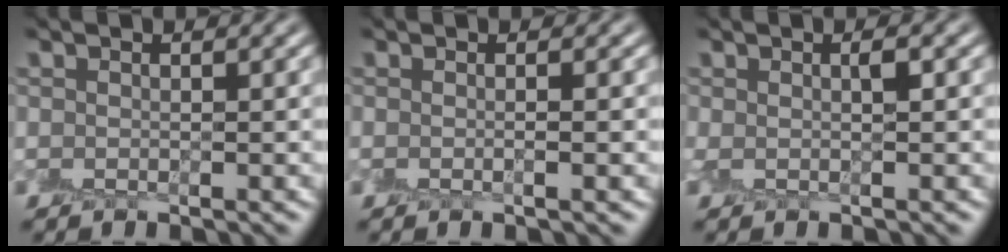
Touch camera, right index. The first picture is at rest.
{"total": 1.0, "force": [-0.2, 0.1, 1.0], "torque": [-0.013, -0.003, -0.005]}
{"total": 1.3, "force": [0.1, 0.0, 1.2], "torque": [-0.024, -0.002, 0.000]}